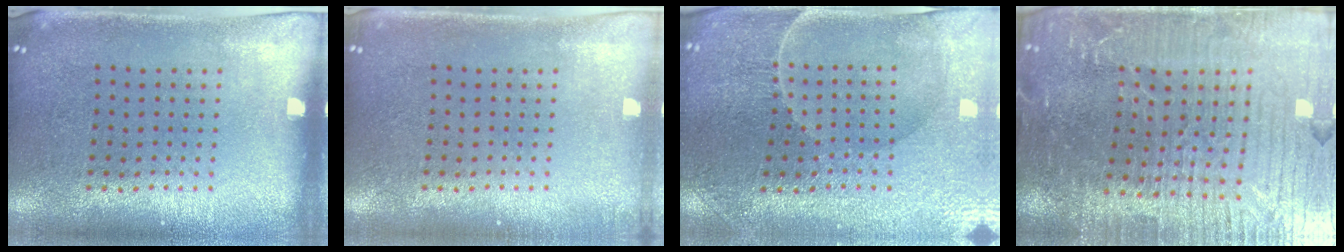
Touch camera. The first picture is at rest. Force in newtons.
{"total": 0.7, "press": 0.7, "slide": 0.2}
{"total": 1.9, "press": 1.9, "slide": 0.2}
{"total": 5.9, "press": 5.3, "slide": 2.6}